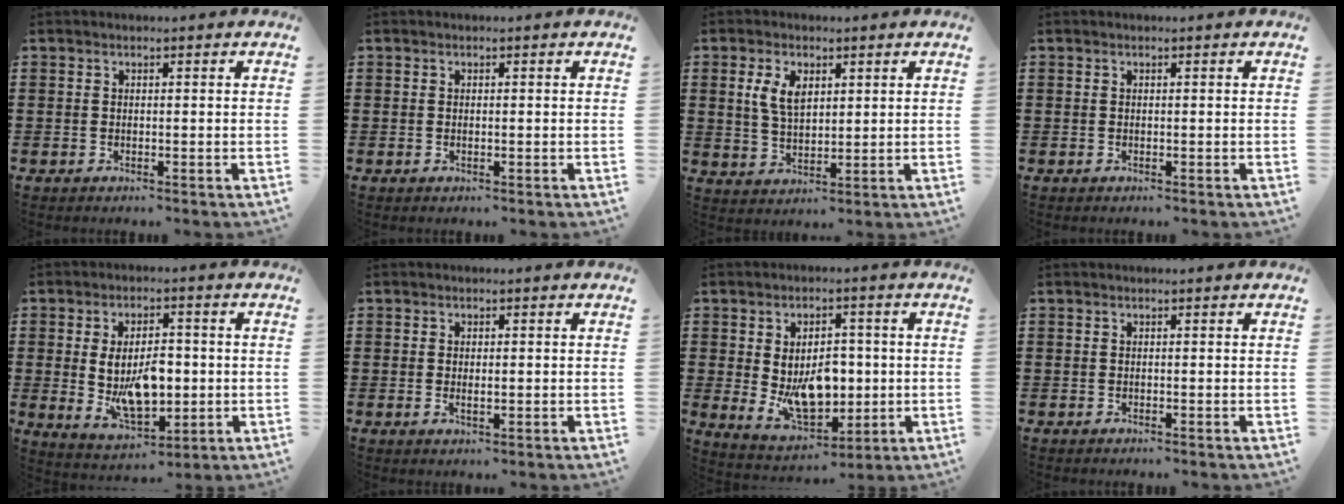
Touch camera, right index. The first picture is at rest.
{"total": 0.0}
{"total": 4.9, "force": [1.7, 2.8, 3.6], "torque": [-0.081, 0.010, 0.030]}
{"total": 0.0}
{"total": 9.0, "force": [-0.4, 4.8, 7.6], "torque": [-0.132, -0.001, -0.013]}
{"total": 1.5, "force": [0.0, 0.6, 1.3], "torque": [-0.024, 0.005, -0.001]}
{"total": 9.1, "force": [-0.4, 5.8, 7.0], "torque": [-0.115, -0.001, -0.010]}
{"total": 0.0}